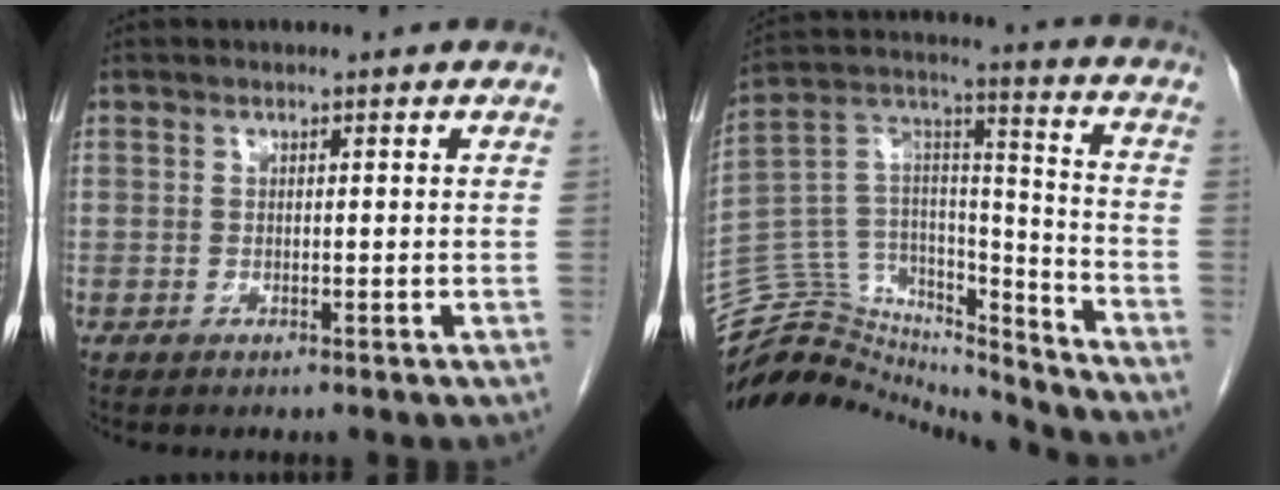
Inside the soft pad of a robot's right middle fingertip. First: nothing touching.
{"total": 21.4, "force": [-20.5, 5.4, 2.9], "torque": [-0.070, 0.076, -0.330]}